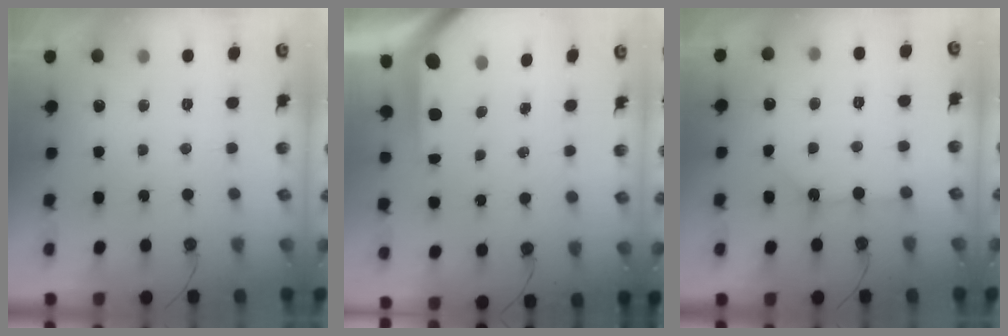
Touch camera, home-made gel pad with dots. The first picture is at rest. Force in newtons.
{"total": 5.8, "press": 5.8, "slide": 0.5}
{"total": 2.5, "press": 2.5, "slide": 0.3}